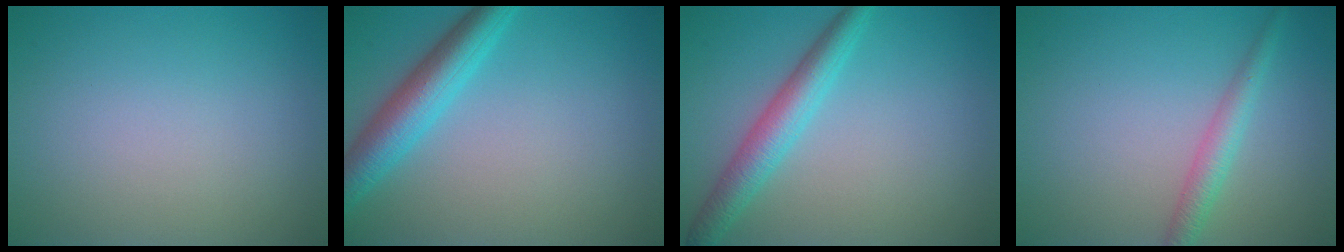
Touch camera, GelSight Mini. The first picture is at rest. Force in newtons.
{"total": 4.8, "press": 4.8, "slide": 0.2}
{"total": 3.7, "press": 3.7, "slide": 0.2}
{"total": 2.2, "press": 2.2, "slide": 0.2}